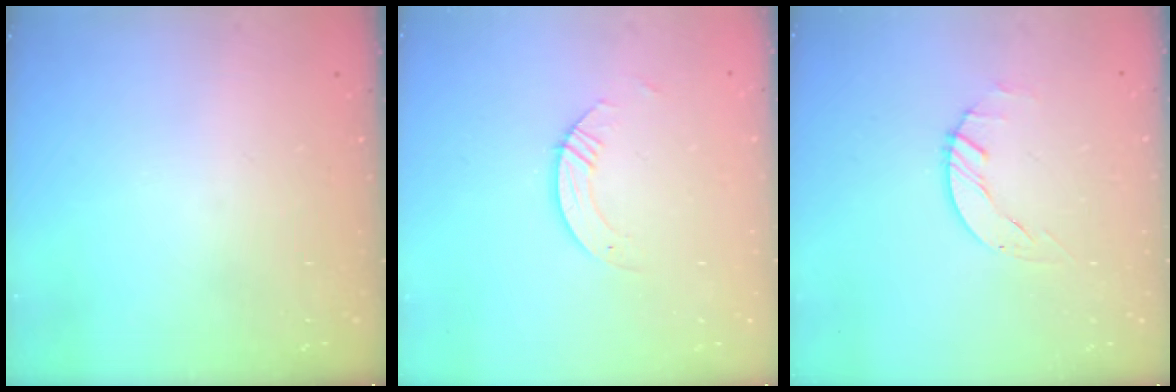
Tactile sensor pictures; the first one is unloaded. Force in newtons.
{"total": 3.7, "press": 3.7, "slide": 0.2}
{"total": 1.6, "press": 1.6, "slide": 0.3}